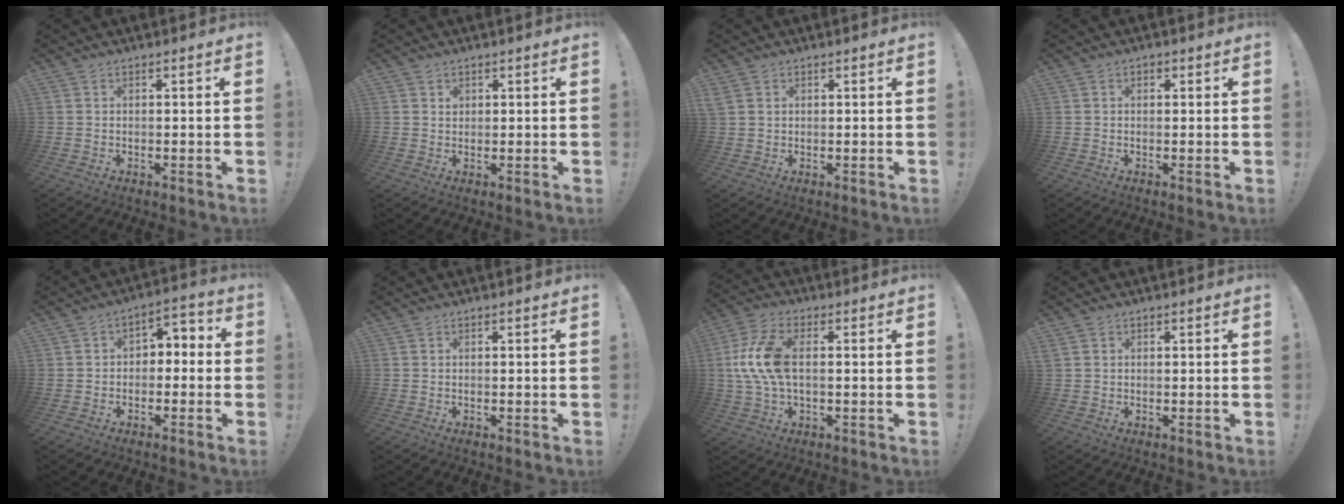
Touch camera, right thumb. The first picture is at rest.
{"total": 1.2, "force": [0.7, 0.9, 0.3], "torque": [0.003, -0.003, 0.011]}
{"total": 2.2, "force": [1.0, 1.7, 1.0], "torque": [-0.016, 0.002, 0.020]}
{"total": 0.8, "force": [0.1, 0.6, 0.4], "torque": [-0.007, 0.002, 0.002]}
{"total": 4.8, "force": [-2.5, 3.5, 2.1], "torque": [-0.028, 0.027, -0.044]}
{"total": 0.0}
{"total": 12.5, "force": [0.6, 6.5, 10.7], "torque": [-0.215, 0.001, 0.014]}
{"total": 1.1, "force": [0.4, 1.0, 0.3], "torque": [-0.011, 0.005, 0.008]}